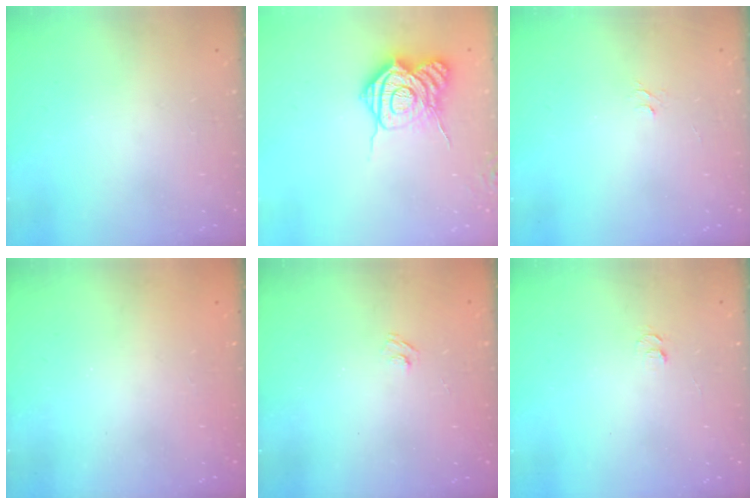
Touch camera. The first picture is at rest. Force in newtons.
{"total": 15.5, "press": 15.5, "slide": 1.1}
{"total": 3.7, "press": 3.7, "slide": 0.4}
{"total": 2.3, "press": 2.2, "slide": 0.8}
{"total": 2.7, "press": 2.5, "slide": 0.9}
{"total": 4.2, "press": 4.1, "slide": 0.5}